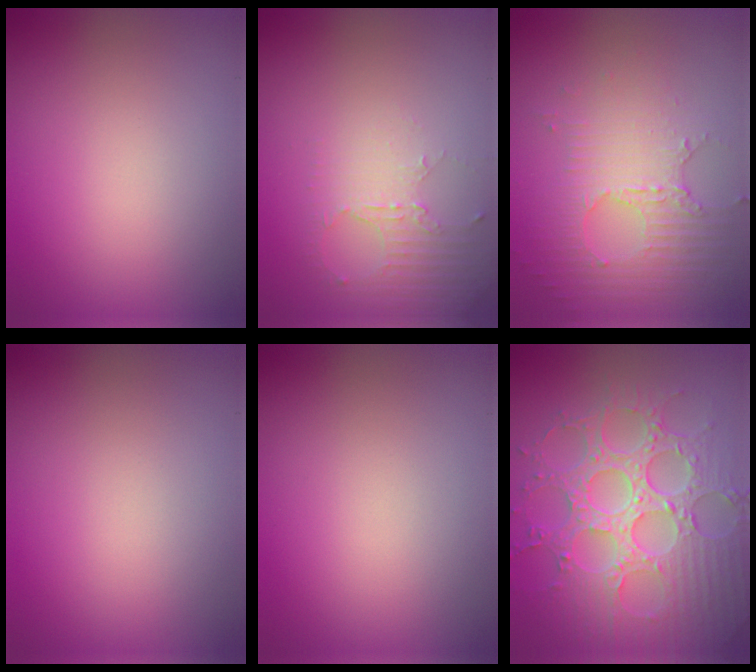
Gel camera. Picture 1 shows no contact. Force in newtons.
{"total": 2.5, "press": 1.7, "slide": 1.8}
{"total": 5.2, "press": 3.4, "slide": 3.9}
{"total": 0.0}
{"total": 0.0}
{"total": 8.8, "press": 6.6, "slide": 5.8}